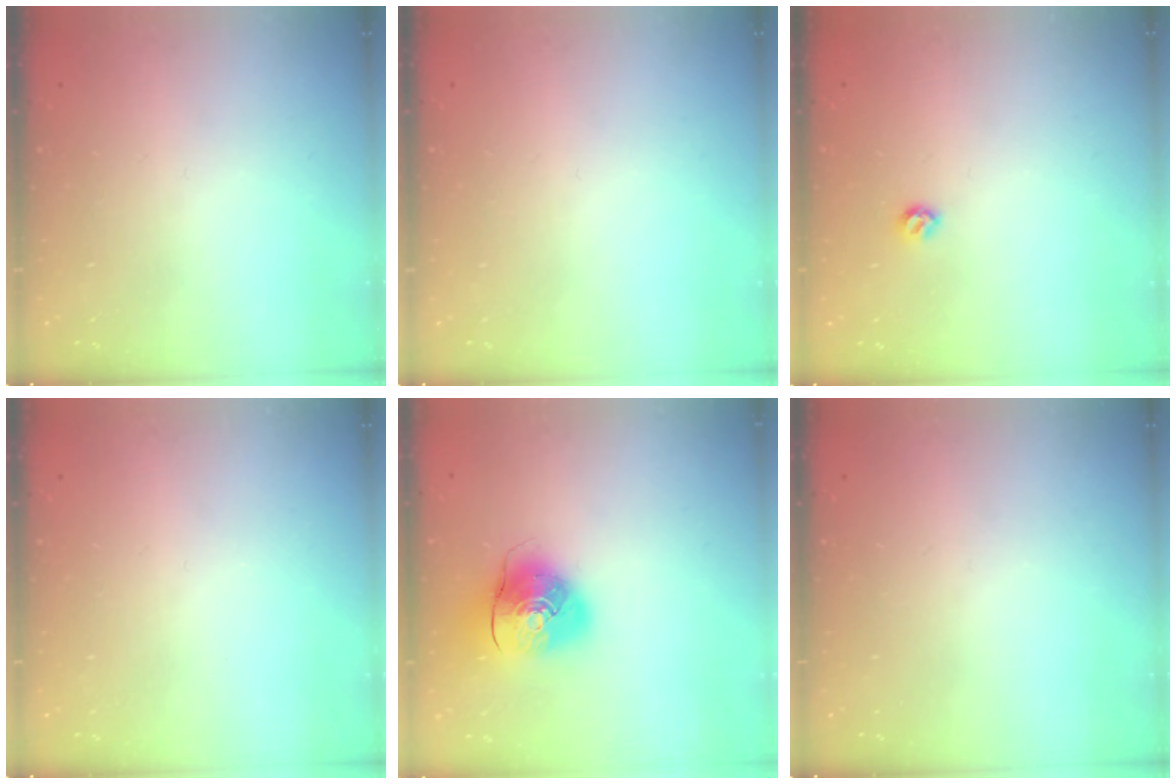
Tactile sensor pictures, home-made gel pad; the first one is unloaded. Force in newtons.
{"total": 0.0}
{"total": 5.3, "press": 5.3, "slide": 0.7}
{"total": 0.0}
{"total": 10.6, "press": 10.5, "slide": 1.8}
{"total": 0.0}